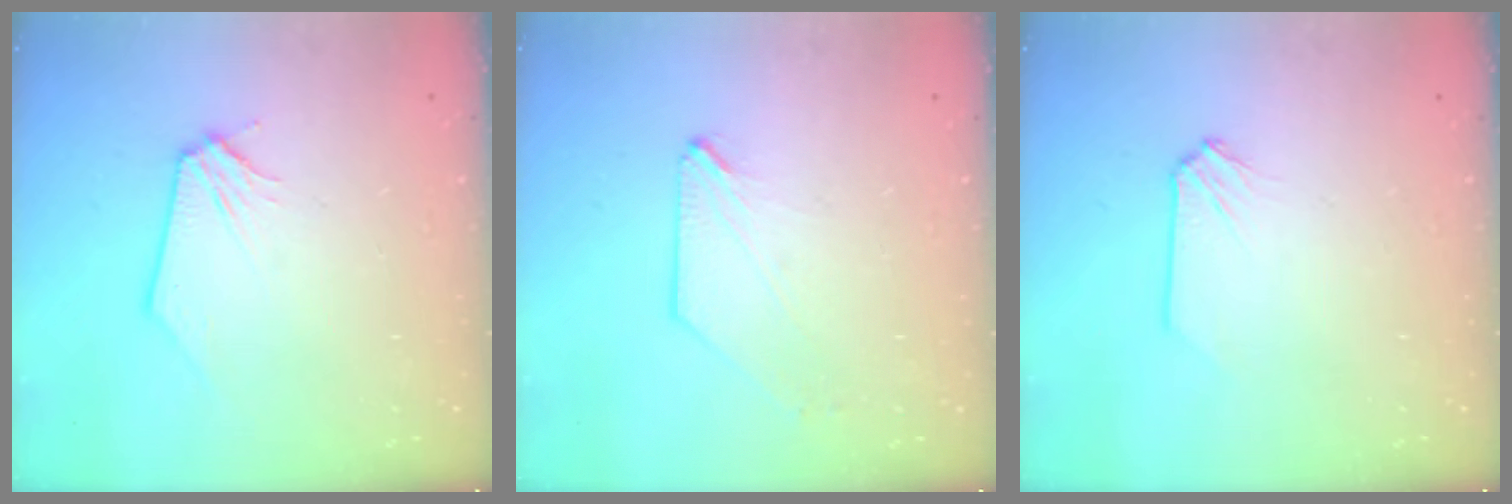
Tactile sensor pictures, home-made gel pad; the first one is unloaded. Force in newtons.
{"total": 1.3, "press": 1.3, "slide": 0.3}
{"total": 0.0}